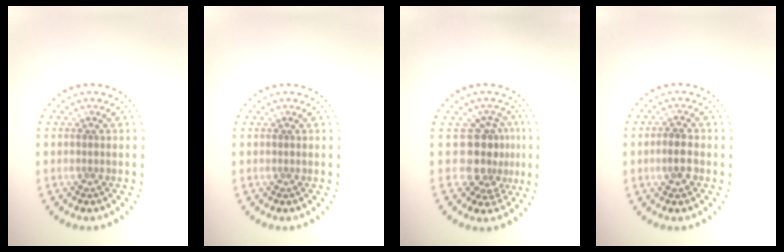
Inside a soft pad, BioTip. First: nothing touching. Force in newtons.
{"total": 0.0}
{"total": 3.8, "press": 2.9, "slide": 2.4}
{"total": 2.2, "press": 2.2, "slide": 0.3}